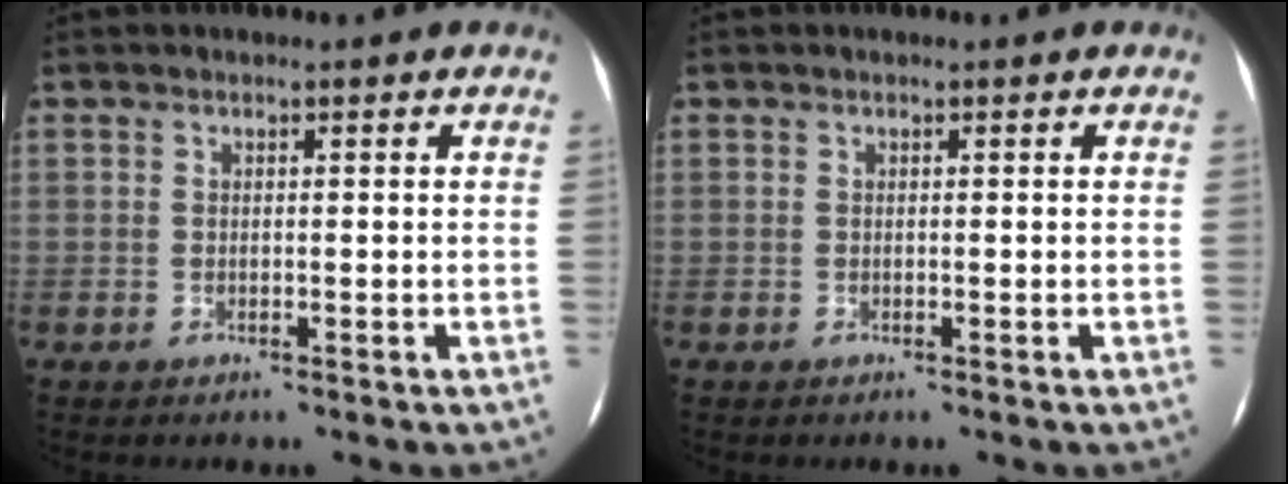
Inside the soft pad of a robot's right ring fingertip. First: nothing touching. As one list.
[{"total": 0.0}]